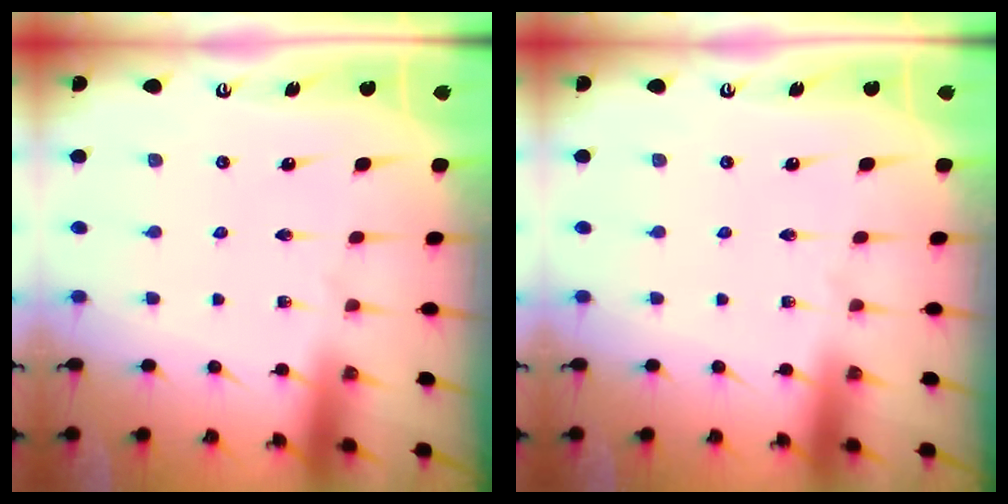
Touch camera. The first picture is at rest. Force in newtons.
{"total": 0.0}